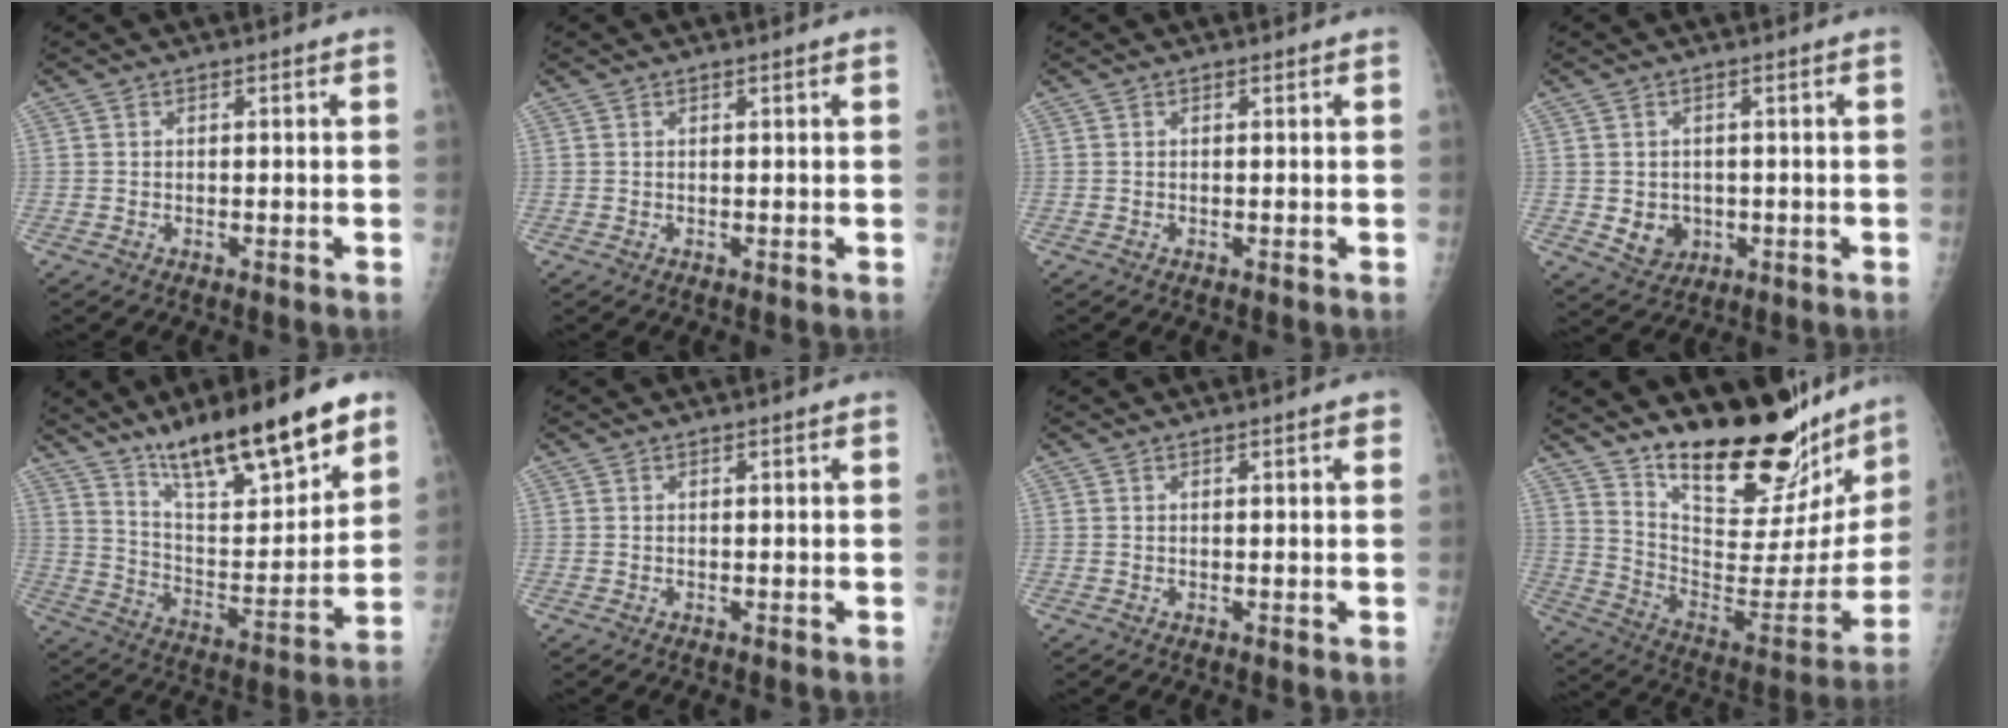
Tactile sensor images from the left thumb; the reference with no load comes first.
{"total": 0.5, "force": [0.2, -0.1, 0.5], "torque": [-0.011, 0.000, 0.005]}
{"total": 0.0}
{"total": 4.6, "force": [-0.5, 4.0, 2.2], "torque": [-0.016, -0.001, 0.005]}
{"total": 22.6, "force": [15.3, 5.7, 15.5], "torque": [-0.220, -0.069, 0.260]}
{"total": 0.0}
{"total": 1.5, "force": [0.8, 0.3, 1.3], "torque": [-0.017, 0.000, 0.008]}
{"total": 28.0, "force": [22.5, 9.0, 14.0], "torque": [-0.180, -0.140, 0.337]}